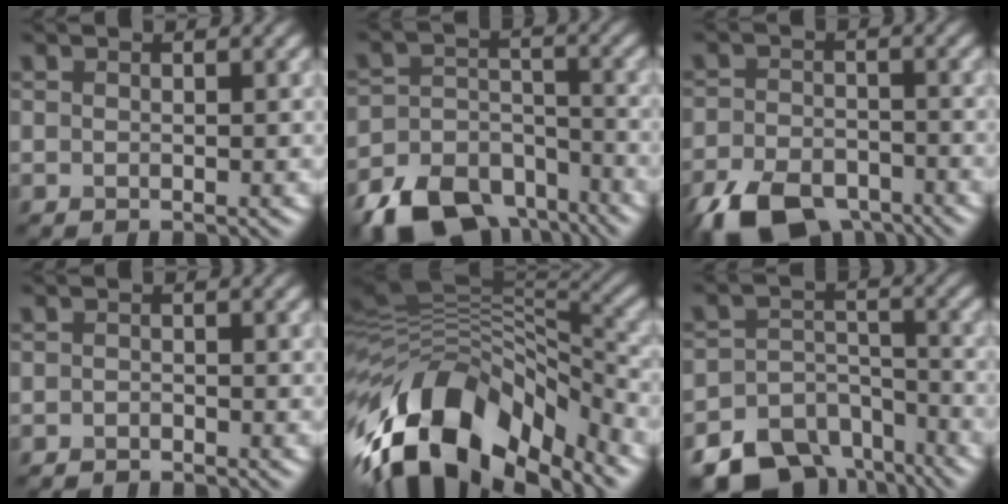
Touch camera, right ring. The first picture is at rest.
{"total": 9.5, "force": [-7.2, 5.0, 3.6], "torque": [-0.061, -0.014, -0.122]}
{"total": 8.2, "force": [-5.9, 4.1, 3.9], "torque": [-0.078, -0.016, -0.105]}
{"total": 0.8, "force": [-0.7, 0.1, -0.2], "torque": [0.006, -0.001, -0.014]}
{"total": 13.9, "force": [-7.8, 7.3, 8.9], "torque": [-0.171, 0.021, -0.138]}
{"total": 11.2, "force": [-8.7, 6.6, 2.7], "torque": [-0.036, -0.007, -0.119]}